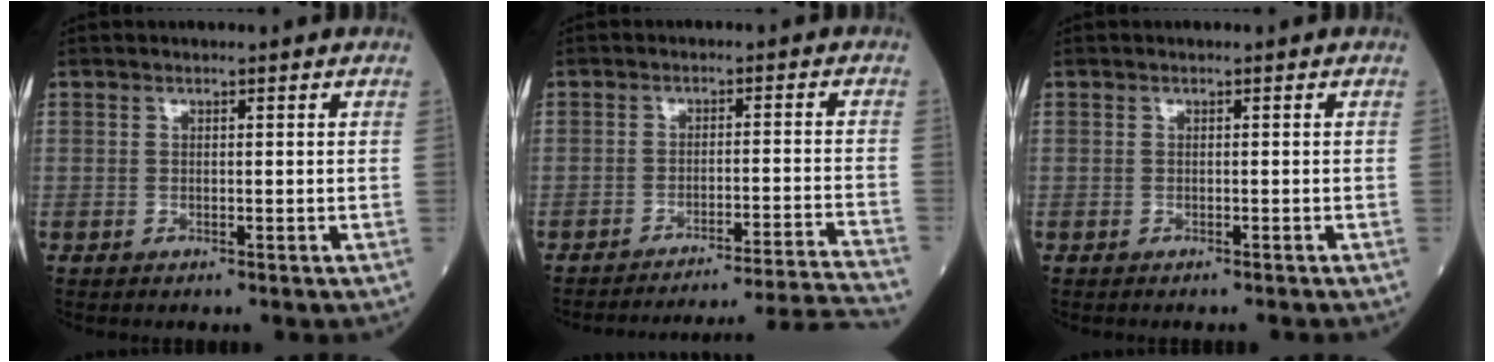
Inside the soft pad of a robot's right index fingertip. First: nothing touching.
{"total": 19.8, "force": [-19.0, -4.3, 3.9], "torque": [-0.013, -0.032, -0.246]}
{"total": 1.4, "force": [-1.3, -0.2, 0.5], "torque": [-0.005, 0.002, -0.017]}